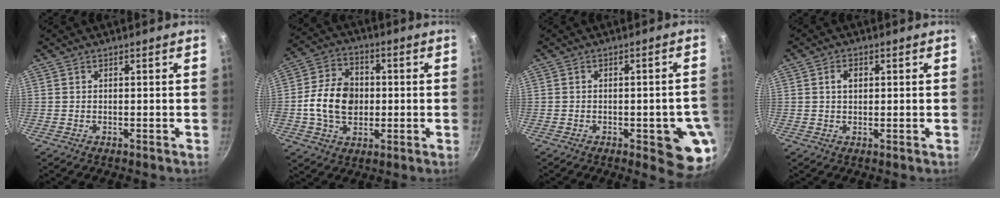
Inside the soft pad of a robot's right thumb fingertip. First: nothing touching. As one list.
[{"total": 12.4, "force": [-0.6, 9.4, 8.1], "torque": [-0.123, 0.016, -0.020]}, {"total": 9.9, "force": [-3.0, 3.5, 8.7], "torque": [-0.067, 0.008, -0.035]}, {"total": 2.5, "force": [0.6, 1.8, 1.7], "torque": [-0.016, 0.004, 0.010]}]